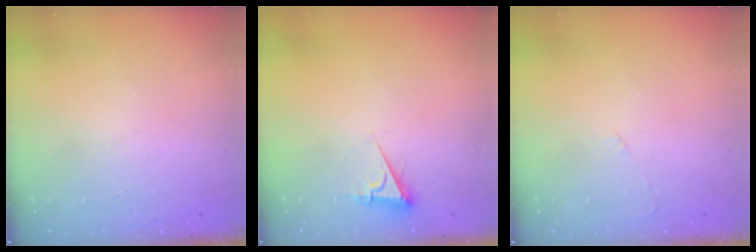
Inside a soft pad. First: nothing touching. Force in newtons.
{"total": 4.0, "press": 4.0, "slide": 0.6}
{"total": 2.4, "press": 2.4, "slide": 0.4}